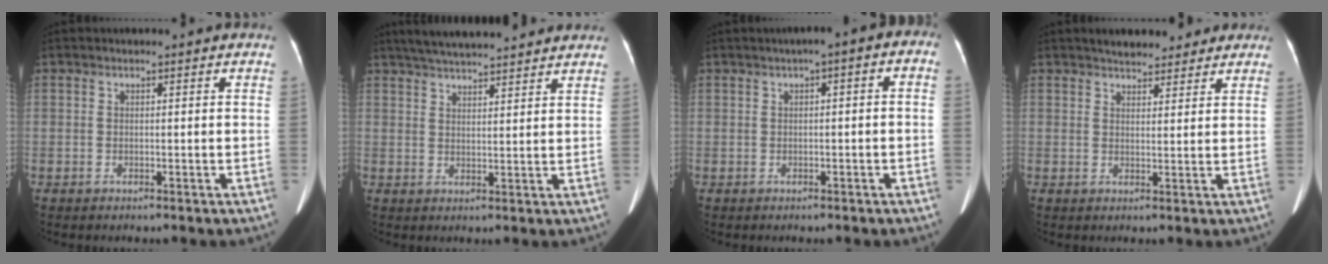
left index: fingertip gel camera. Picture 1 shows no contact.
{"total": 13.4, "force": [12.0, 1.6, 5.8], "torque": [-0.093, 0.035, 0.174]}
{"total": 3.7, "force": [0.6, 1.0, 3.5], "torque": [-0.038, 0.026, 0.001]}
{"total": 7.3, "force": [6.2, 2.7, 2.7], "torque": [-0.027, 0.019, 0.085]}